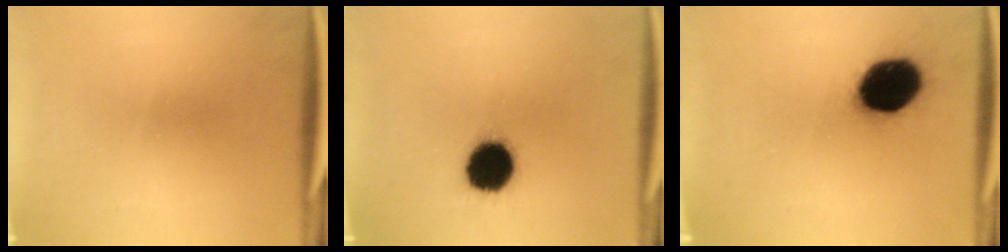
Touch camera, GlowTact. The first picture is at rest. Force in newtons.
{"total": 13.9}
{"total": 18.0}